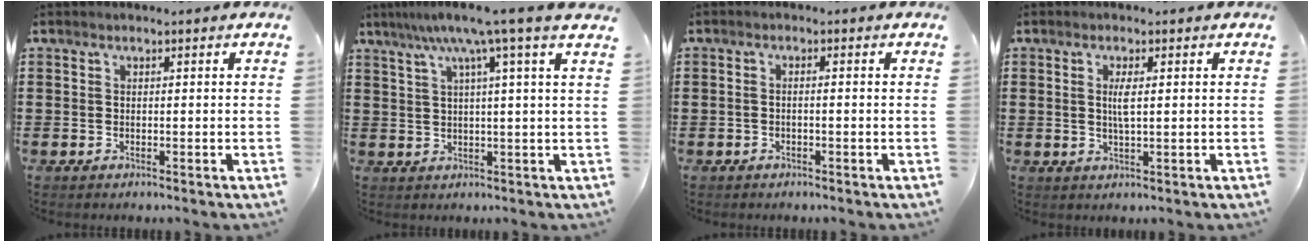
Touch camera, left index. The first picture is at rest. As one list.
[{"total": 7.3, "force": [4.5, -0.7, 5.7], "torque": [-0.117, -0.008, 0.071]}, {"total": 1.0, "force": [-0.6, 0.0, 0.8], "torque": [-0.014, -0.004, -0.010]}, {"total": 2.6, "force": [0.5, 0.4, 2.5], "torque": [-0.052, 0.001, 0.007]}]